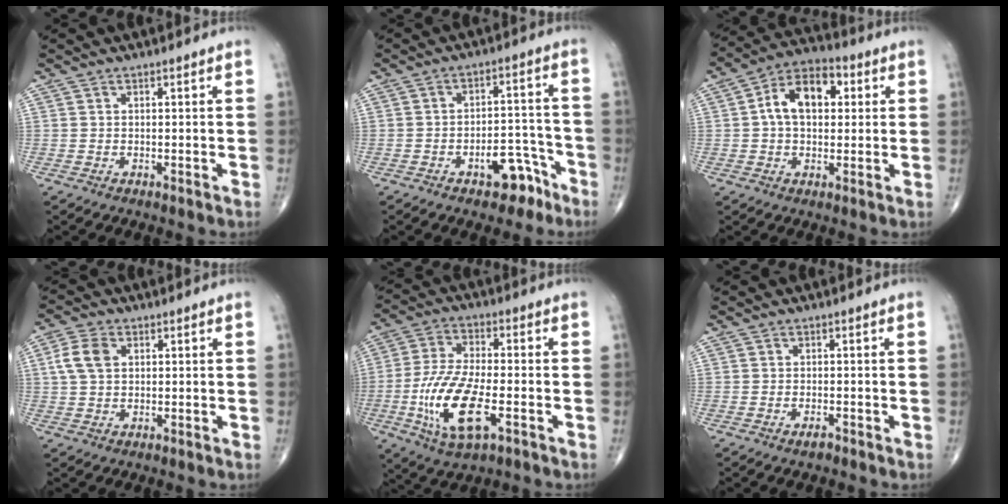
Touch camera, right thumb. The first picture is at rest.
{"total": 7.9, "force": [-4.8, 4.1, 4.7], "torque": [-0.043, 0.052, -0.065]}
{"total": 11.3, "force": [2.0, 7.1, 8.6], "torque": [-0.129, 0.024, 0.025]}
{"total": 5.6, "force": [1.4, 3.8, 3.9], "torque": [-0.083, 0.007, 0.024]}
{"total": 14.9, "force": [-4.4, 5.8, 13.0], "torque": [-0.271, 0.007, -0.078]}
{"total": 1.3, "force": [-0.9, 0.4, 0.8], "torque": [-0.018, 0.001, -0.016]}